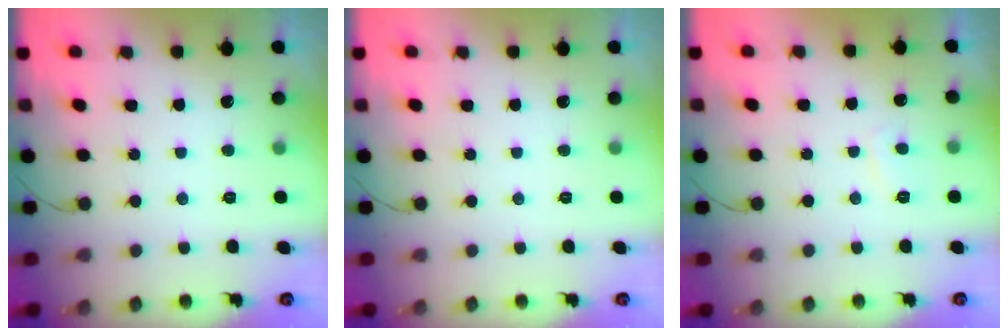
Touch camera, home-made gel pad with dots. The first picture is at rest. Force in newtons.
{"total": 0.0}
{"total": 2.6, "press": 2.5, "slide": 0.6}